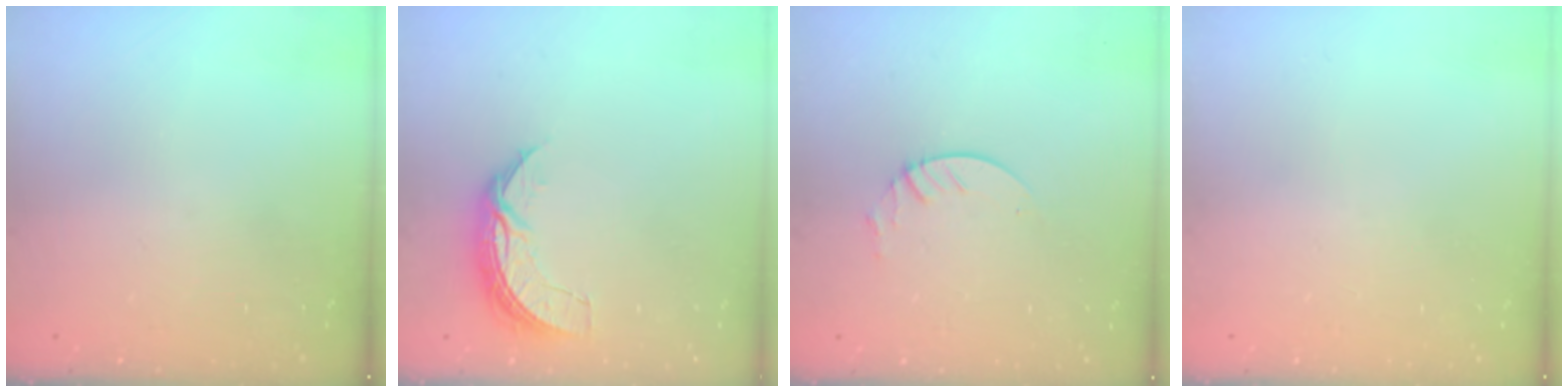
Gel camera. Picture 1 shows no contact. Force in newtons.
{"total": 6.9, "press": 6.9, "slide": 0.6}
{"total": 3.3, "press": 3.2, "slide": 0.3}
{"total": 0.0}